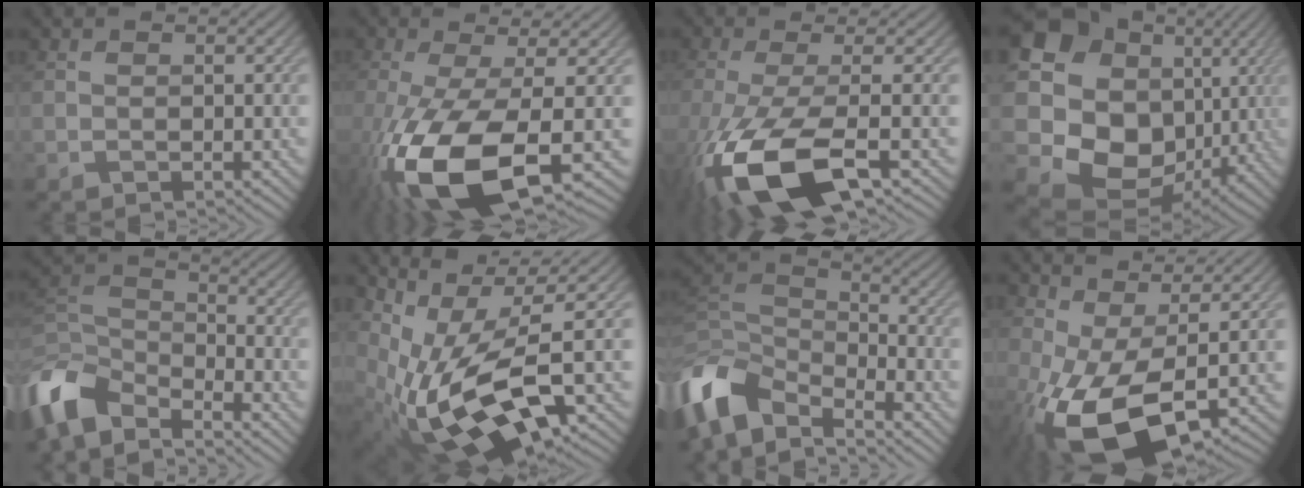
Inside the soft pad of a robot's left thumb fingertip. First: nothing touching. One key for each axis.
{"total": 15.6, "fx": -4.9, "fy": 5.3, "fz": 13.8, "tx": -0.306, "ty": -0.034, "tz": -0.080}
{"total": 13.7, "fx": -5.2, "fy": 4.5, "fz": 11.9, "tx": -0.270, "ty": -0.029, "tz": -0.096}
{"total": 15.2, "fx": 0.1, "fy": 13.0, "fz": 7.9, "tx": -0.171, "ty": -0.032, "tz": 0.003}
{"total": 10.1, "fx": -7.9, "fy": 4.2, "fz": 4.7, "tx": -0.113, "ty": -0.009, "tz": -0.171}
{"total": 15.3, "fx": -0.2, "fy": 7.0, "fz": 13.6, "tx": -0.282, "ty": -0.031, "tz": 0.015}
{"total": 10.6, "fx": -7.7, "fy": 4.9, "fz": 5.5, "tx": -0.134, "ty": -0.007, "tz": -0.157}
{"total": 13.5, "fx": -3.0, "fy": 6.2, "fz": 11.6, "tx": -0.247, "ty": -0.014, "tz": -0.048}